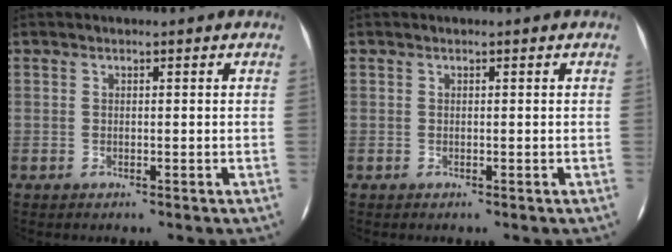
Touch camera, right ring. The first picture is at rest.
{"total": 0.0}